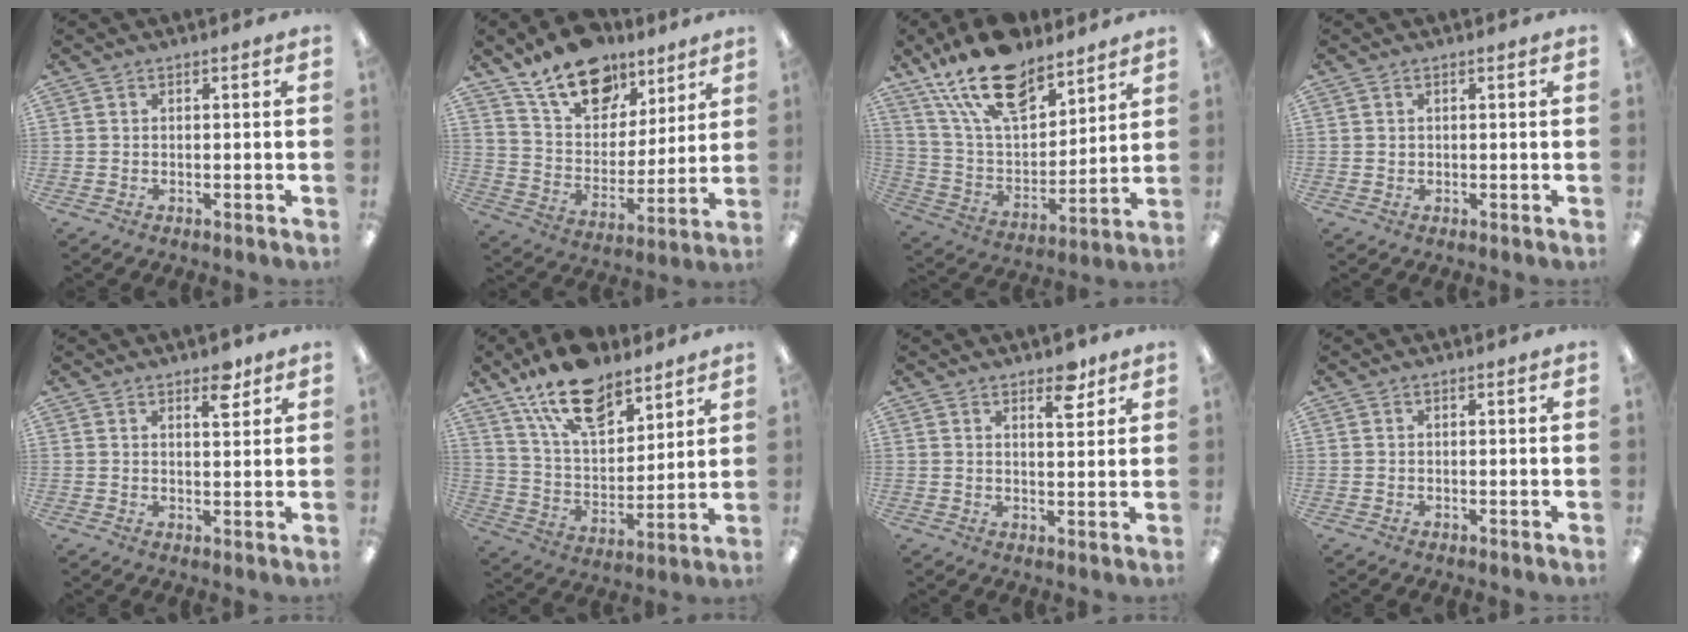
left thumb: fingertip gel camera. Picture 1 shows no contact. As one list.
[{"total": 17.3, "force": [12.4, 9.8, 7.0], "torque": [-0.121, -0.077, 0.226]}, {"total": 20.1, "force": [14.4, 9.1, 10.7], "torque": [-0.200, -0.073, 0.257]}, {"total": 0.7, "force": [0.3, 0.6, 0.1], "torque": [-0.004, 0.003, 0.006]}, {"total": 4.7, "force": [3.4, 1.9, 2.7], "torque": [-0.020, -0.019, 0.053]}, {"total": 17.7, "force": [12.6, 8.4, 9.1], "torque": [-0.165, -0.063, 0.227]}, {"total": 5.8, "force": [4.2, 2.4, 3.2], "torque": [-0.025, -0.024, 0.066]}, {"total": 0.0}]